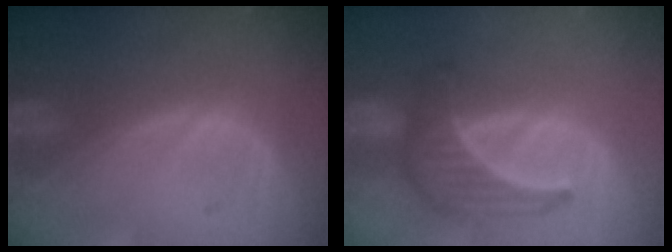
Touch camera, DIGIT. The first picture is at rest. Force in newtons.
{"total": 6.6, "press": 6.3, "slide": 2.0}